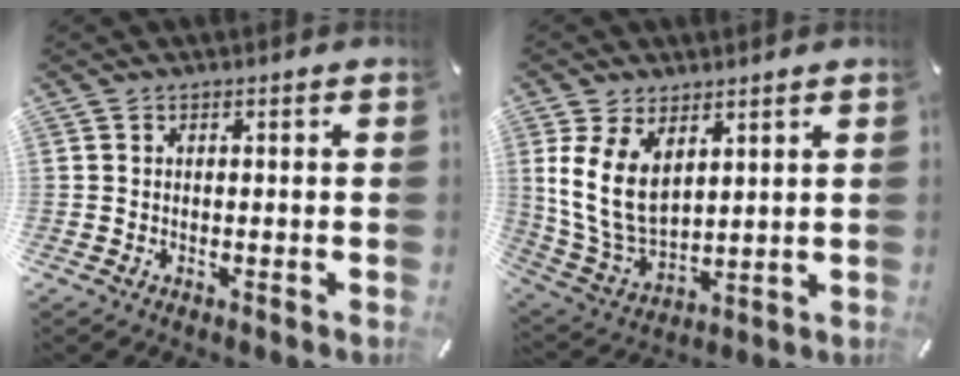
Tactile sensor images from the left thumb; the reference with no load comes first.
{"total": 11.4, "force": [4.3, 7.4, 7.5], "torque": [-0.185, -0.021, 0.078]}